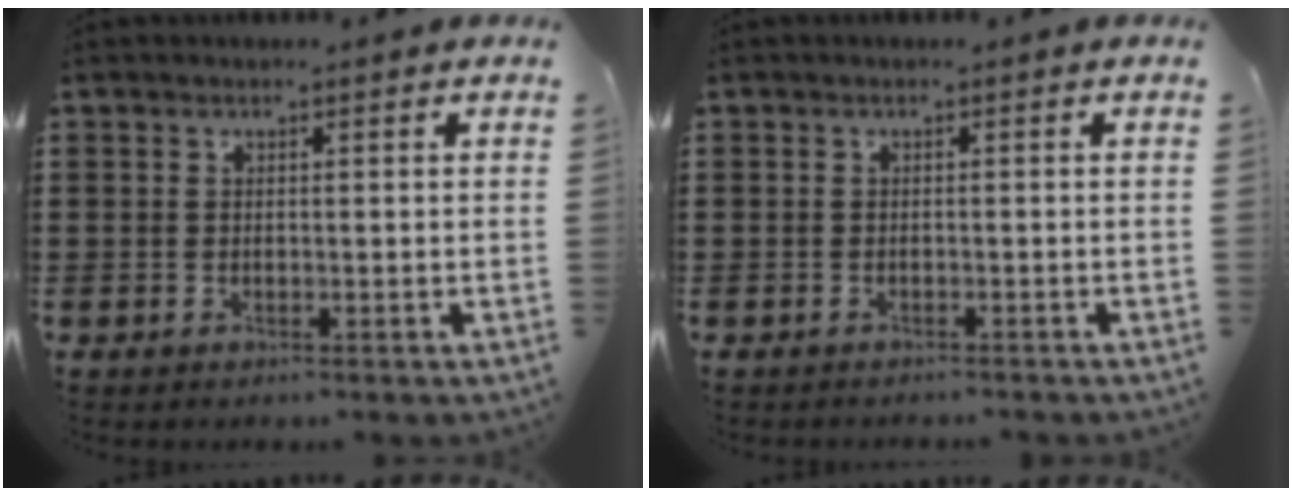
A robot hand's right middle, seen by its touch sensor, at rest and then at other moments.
{"total": 0.7, "force": [-0.7, 0.1, 0.0], "torque": [-0.002, 0.001, -0.016]}